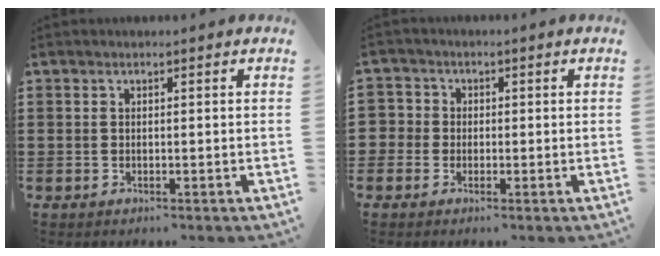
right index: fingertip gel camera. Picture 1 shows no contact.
{"total": 2.3, "force": [-0.4, 2.2, 0.0], "torque": [-0.014, 0.006, -0.012]}